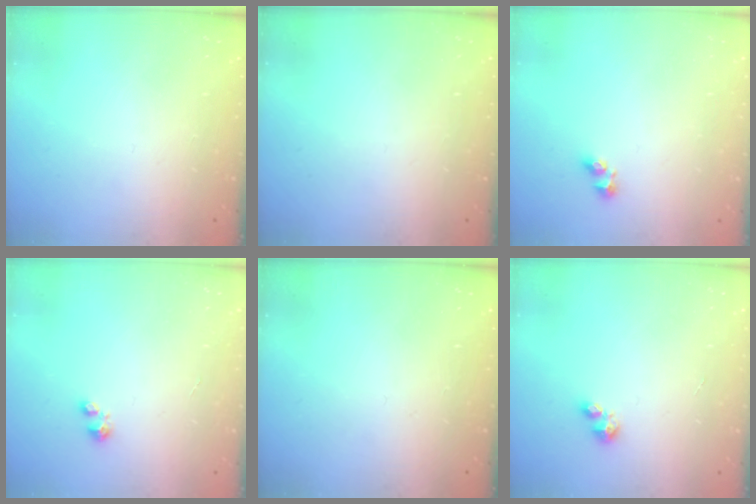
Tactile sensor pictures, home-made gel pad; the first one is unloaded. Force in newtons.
{"total": 0.0}
{"total": 3.7, "press": 3.5, "slide": 1.3}
{"total": 2.3, "press": 2.3, "slide": 0.3}
{"total": 0.0}
{"total": 2.3, "press": 2.3, "slide": 0.2}